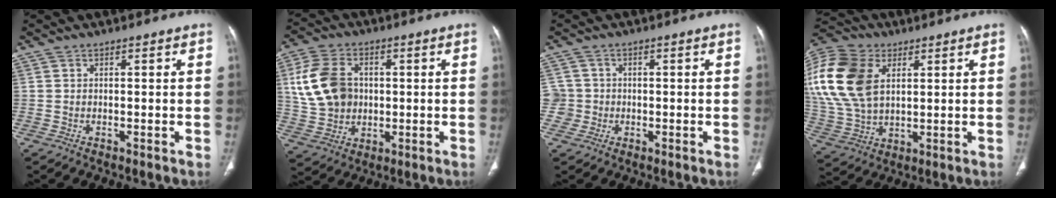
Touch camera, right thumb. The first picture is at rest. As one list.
[{"total": 13.6, "force": [2.0, 10.5, 8.3], "torque": [-0.149, 0.005, 0.044]}, {"total": 3.4, "force": [-0.4, 3.3, -0.4], "torque": [0.030, 0.011, -0.012]}, {"total": 25.2, "force": [7.5, 16.8, 17.1], "torque": [-0.407, 0.015, 0.149]}]